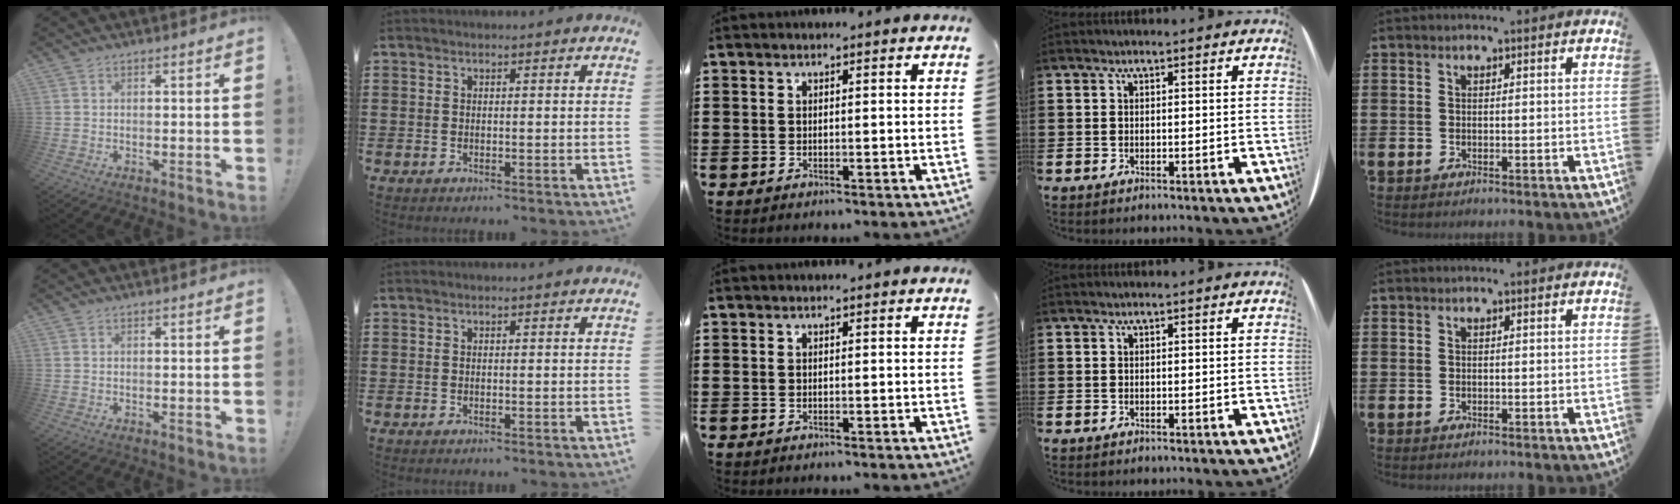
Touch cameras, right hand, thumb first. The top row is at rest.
{}